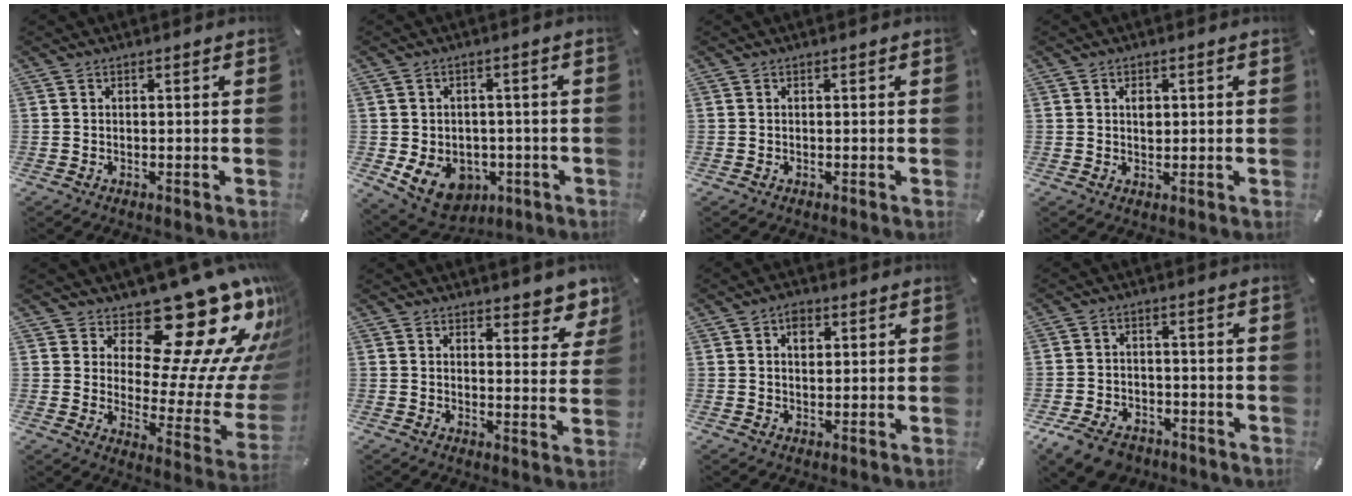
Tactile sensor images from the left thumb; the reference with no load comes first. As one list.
[{"total": 9.7, "force": [-3.3, 7.8, 4.9], "torque": [-0.087, 0.013, -0.054]}, {"total": 0.0}, {"total": 1.8, "force": [0.4, 1.2, 1.3], "torque": [-0.020, 0.000, 0.004]}, {"total": 23.7, "force": [15.8, 8.6, 15.3], "torque": [-0.188, -0.141, 0.264]}, {"total": 4.9, "force": [4.3, 2.1, 1.0], "torque": [0.005, -0.038, 0.075]}, {"total": 3.2, "force": [1.1, 2.2, 2.1], "torque": [-0.023, -0.002, 0.013]}, {"total": 7.7, "force": [-5.3, 4.6, 3.1], "torque": [-0.071, 0.024, -0.101]}]